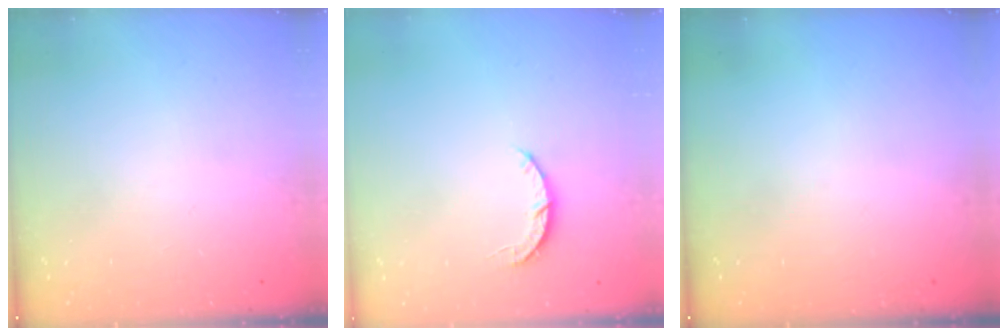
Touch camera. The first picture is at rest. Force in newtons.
{"total": 3.7, "press": 3.7, "slide": 0.4}
{"total": 0.0}